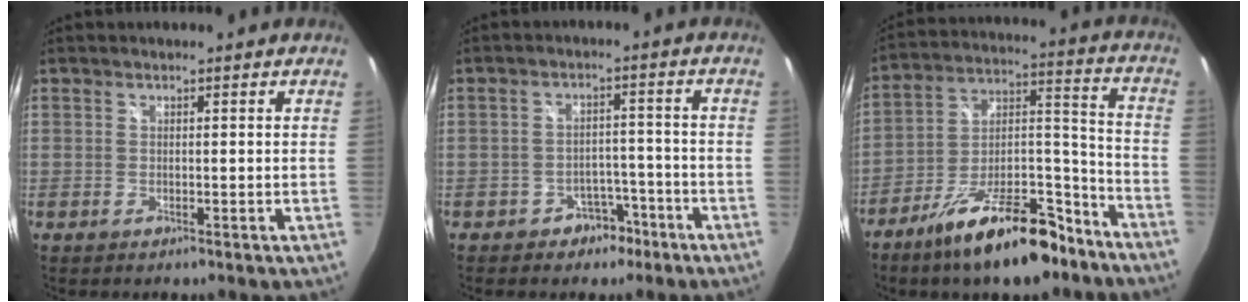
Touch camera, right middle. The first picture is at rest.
{"total": 5.1, "force": [-3.4, 3.5, 1.4], "torque": [-0.030, 0.017, -0.041]}
{"total": 19.3, "force": [-13.3, 7.0, 12.1], "torque": [-0.198, 0.021, -0.207]}